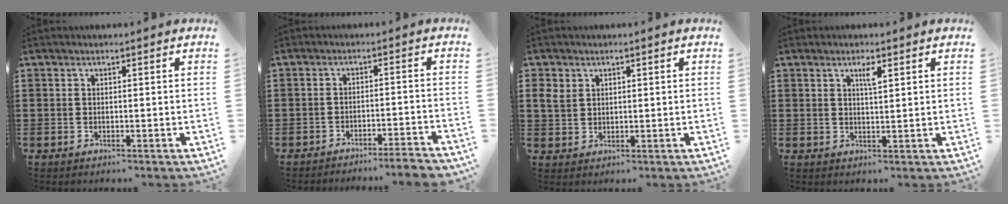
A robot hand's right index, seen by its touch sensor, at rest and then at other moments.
{"total": 3.5, "force": [-3.3, -0.3, 0.9], "torque": [-0.018, -0.005, -0.068]}
{"total": 3.1, "force": [1.5, 2.5, 1.2], "torque": [-0.033, 0.011, 0.028]}
{"total": 2.2, "force": [1.1, 0.4, 1.9], "torque": [-0.023, -0.003, 0.014]}